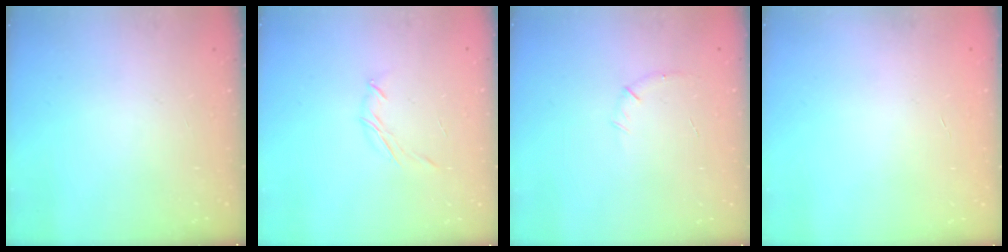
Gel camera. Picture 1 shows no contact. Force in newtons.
{"total": 3.8, "press": 3.7, "slide": 0.8}
{"total": 5.3, "press": 5.1, "slide": 1.4}
{"total": 0.5, "press": 0.5, "slide": 0.1}